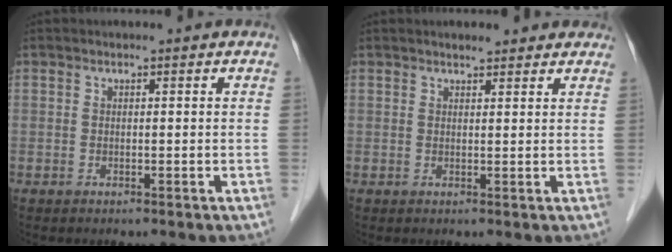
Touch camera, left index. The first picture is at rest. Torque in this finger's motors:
{"motor_torque": [-0.07, 0.08, -0.18, 0.01]}